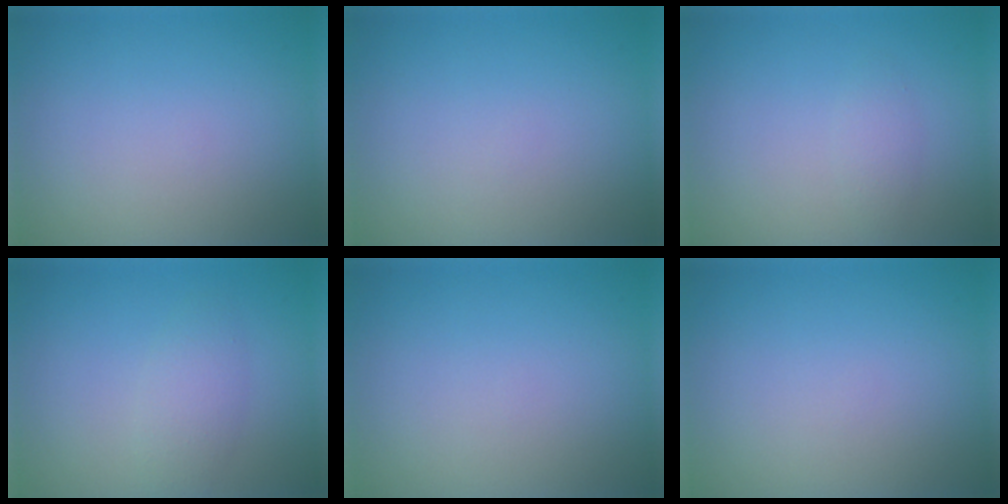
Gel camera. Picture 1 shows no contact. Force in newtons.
{"total": 0.0}
{"total": 1.1, "press": 1.1, "slide": 0.1}
{"total": 2.2, "press": 2.2, "slide": 0.0}
{"total": 0.0}
{"total": 0.0}